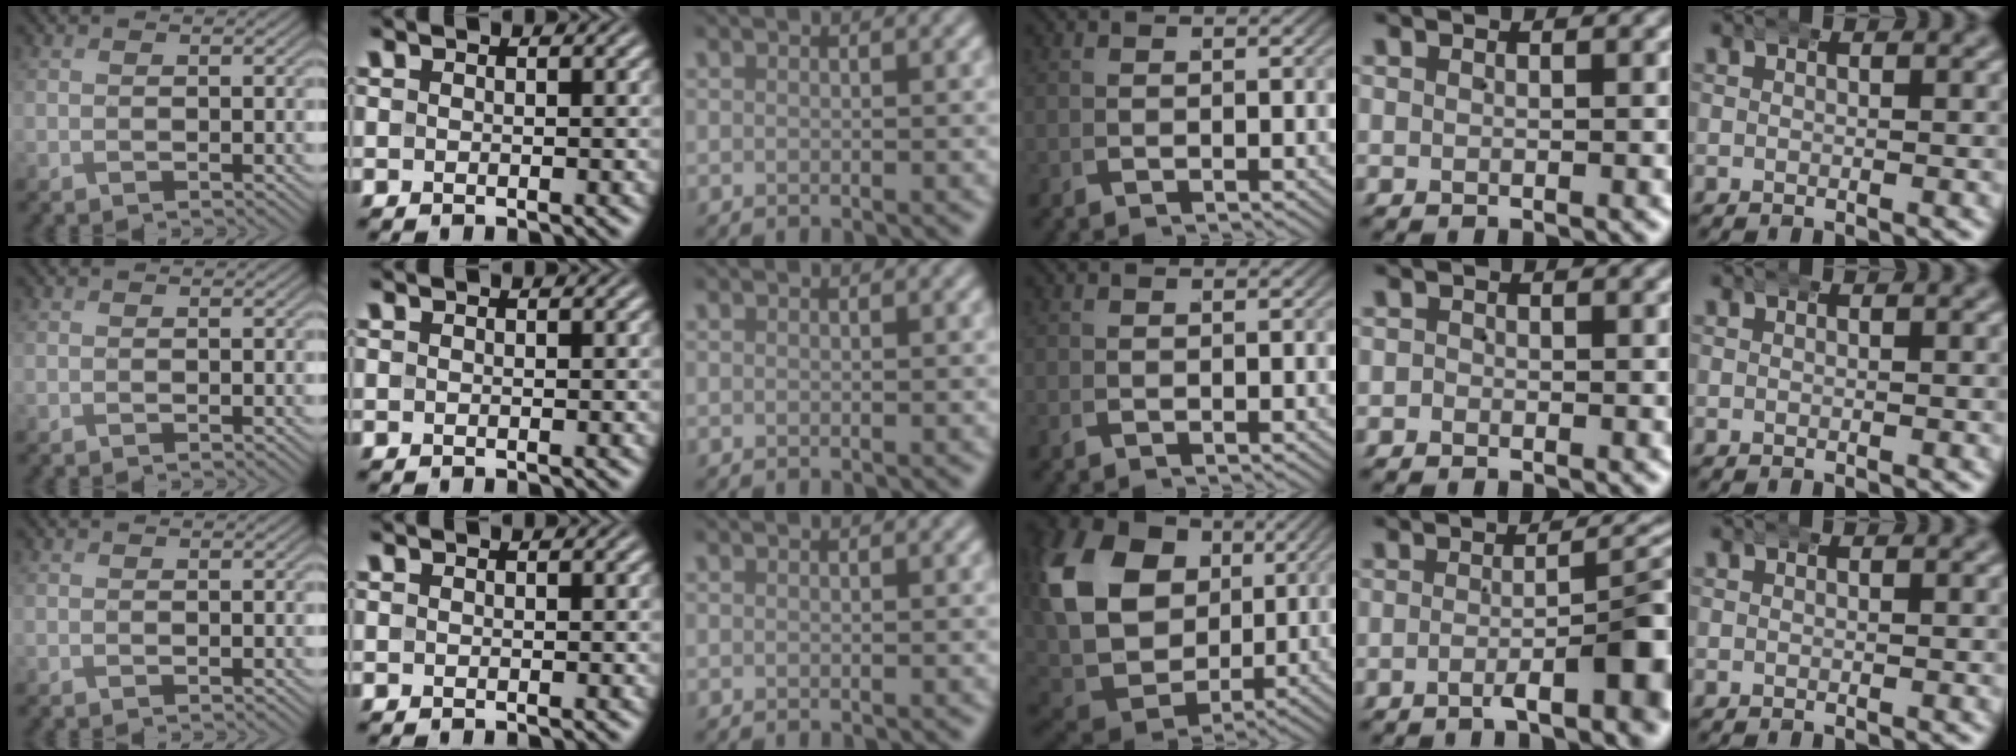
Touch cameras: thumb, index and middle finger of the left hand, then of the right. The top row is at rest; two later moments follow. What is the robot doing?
{"motion": "wrap", "object": "aluminum foil"}